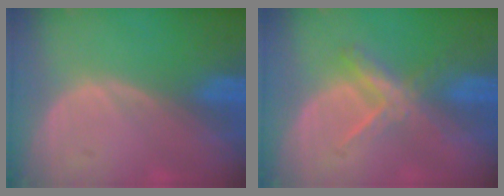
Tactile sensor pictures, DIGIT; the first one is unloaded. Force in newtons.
{"total": 5.5, "press": 5.1, "slide": 2.1}